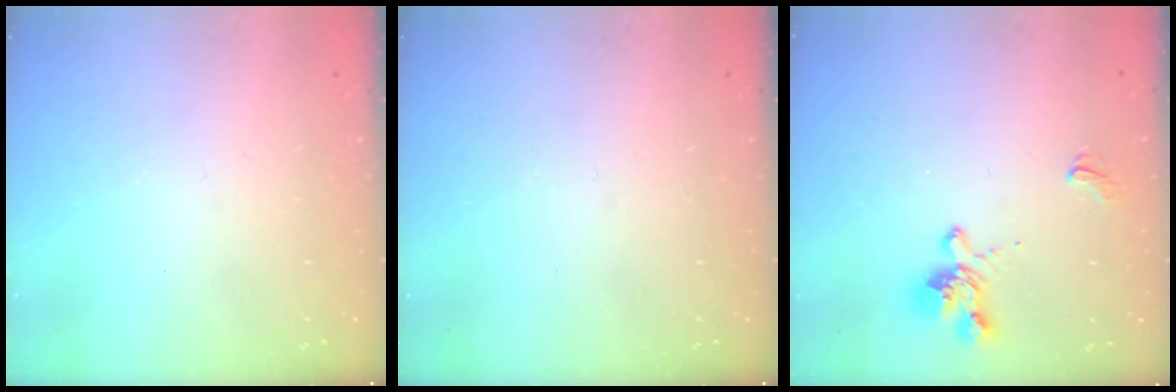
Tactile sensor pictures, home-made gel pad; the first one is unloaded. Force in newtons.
{"total": 0.0}
{"total": 1.4, "press": 0.2, "slide": 1.4}